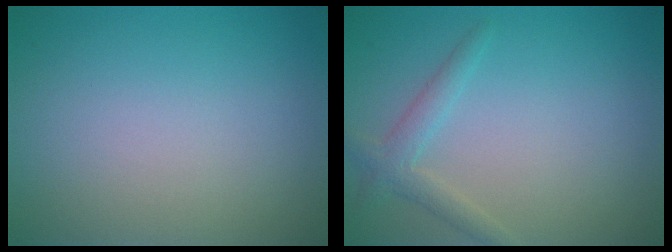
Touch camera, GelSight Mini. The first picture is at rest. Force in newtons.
{"total": 2.0, "press": 2.0, "slide": 0.1}